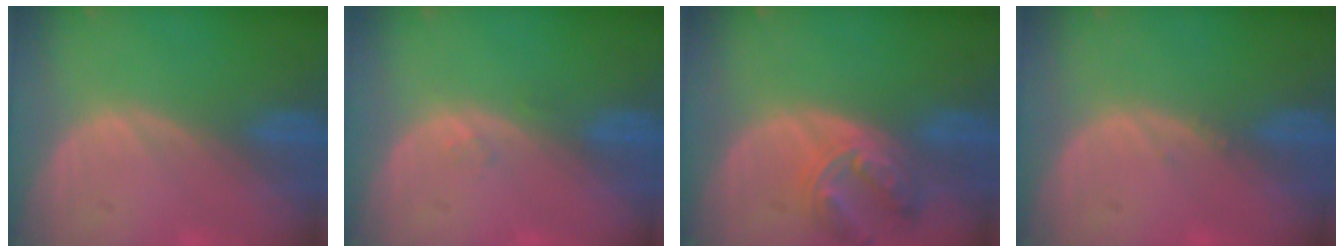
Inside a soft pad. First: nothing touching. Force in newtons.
{"total": 0.7, "press": 0.7, "slide": 0.1}
{"total": 7.6, "press": 6.6, "slide": 3.7}
{"total": 0.5, "press": 0.5, "slide": 0.2}